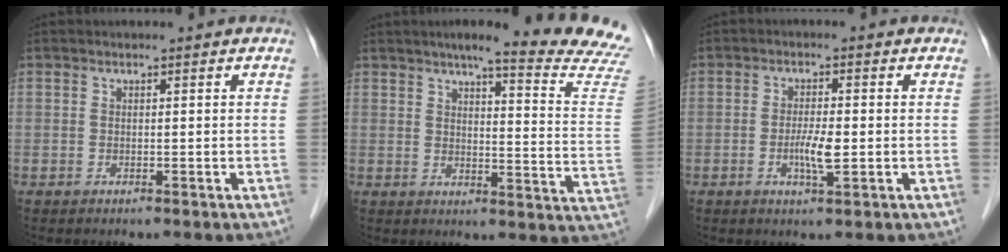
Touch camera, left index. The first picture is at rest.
{"total": 18.0, "force": [16.1, -0.8, 7.9], "torque": [-0.102, -0.081, 0.177]}
{"total": 3.7, "force": [-0.8, 0.5, 3.6], "torque": [-0.070, -0.004, -0.013]}